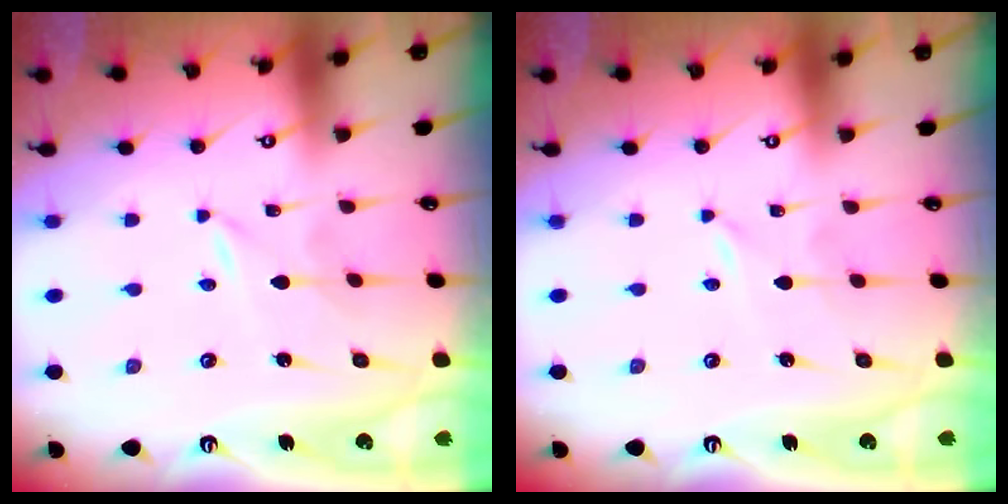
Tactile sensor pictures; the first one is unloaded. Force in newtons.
{"total": 0.0}